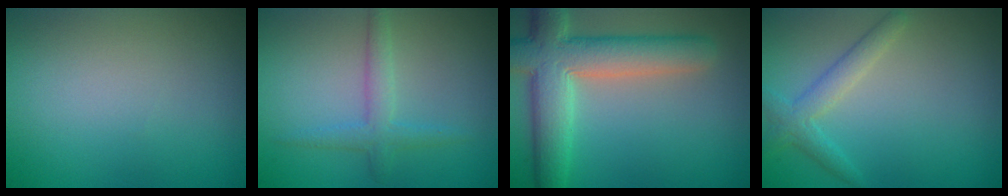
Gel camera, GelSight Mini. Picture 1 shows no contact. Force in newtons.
{"total": 2.3, "press": 2.3, "slide": 0.1}
{"total": 8.0, "press": 8.0, "slide": 0.5}
{"total": 2.4, "press": 2.4, "slide": 0.2}